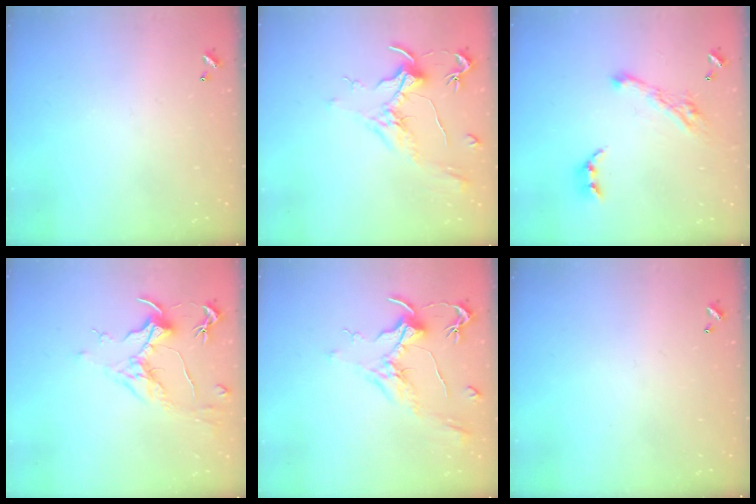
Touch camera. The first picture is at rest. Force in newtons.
{"total": 1.8, "press": 1.6, "slide": 0.9}
{"total": 9.2, "press": 9.1, "slide": 1.1}
{"total": 1.6, "press": 1.4, "slide": 0.7}
{"total": 2.1, "press": 2.0, "slide": 0.8}
{"total": 0.0}